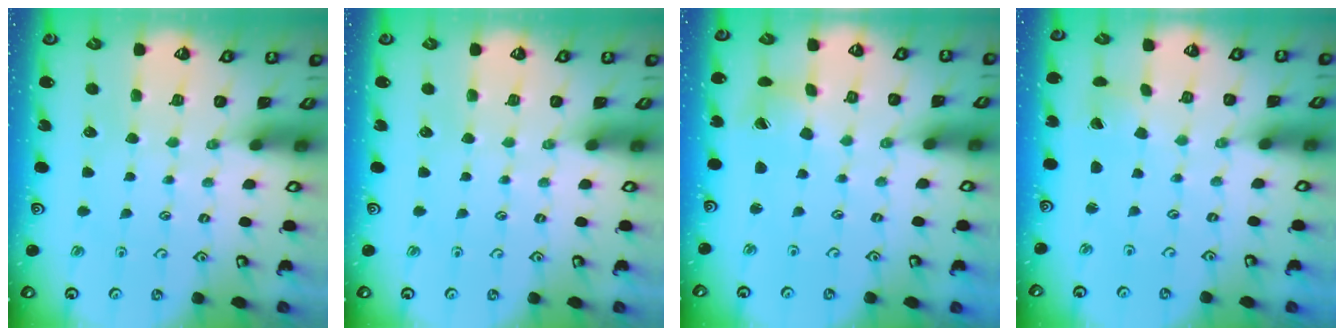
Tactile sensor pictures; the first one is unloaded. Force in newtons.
{"total": 0.0}
{"total": 4.8, "press": 4.8, "slide": 0.5}
{"total": 1.7, "press": 1.7, "slide": 0.1}